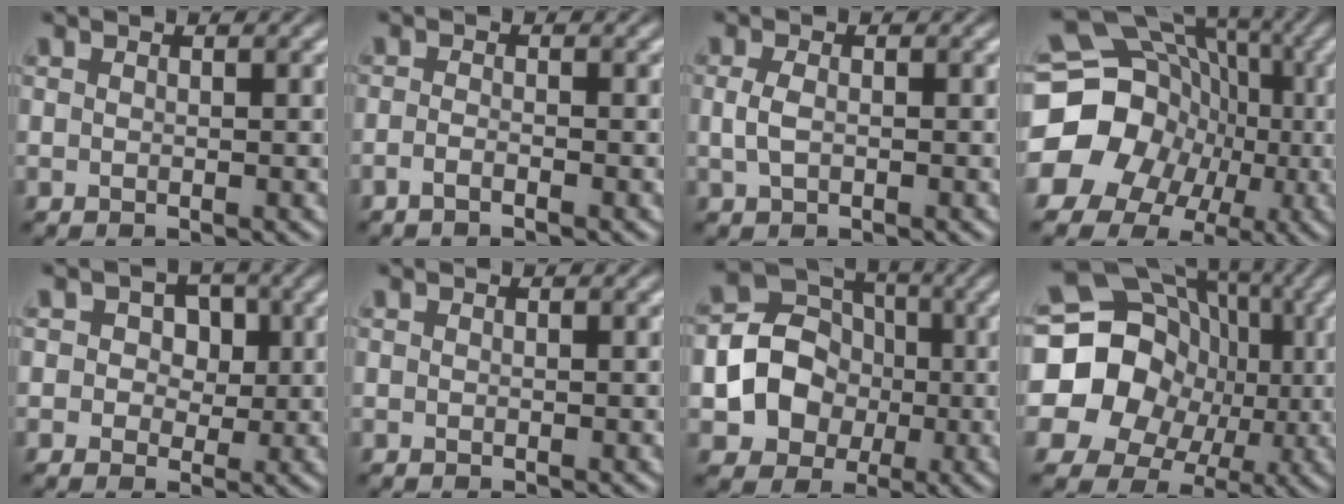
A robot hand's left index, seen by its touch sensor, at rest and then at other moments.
{"total": 1.1, "force": [-1.0, 0.1, 0.5], "torque": [-0.007, -0.005, -0.019]}
{"total": 1.2, "force": [-0.1, 0.6, 1.0], "torque": [-0.036, -0.002, 0.003]}
{"total": 17.6, "force": [-3.2, 16.1, 6.2], "torque": [-0.131, -0.001, -0.080]}
{"total": 3.1, "force": [1.0, 2.6, 1.5], "torque": [-0.006, 0.006, 0.002]}
{"total": 0.0}
{"total": 6.4, "force": [-1.0, 5.7, 2.7], "torque": [-0.033, 0.000, -0.026]}
{"total": 18.8, "force": [0.4, 17.5, 6.9], "torque": [-0.160, 0.025, -0.029]}